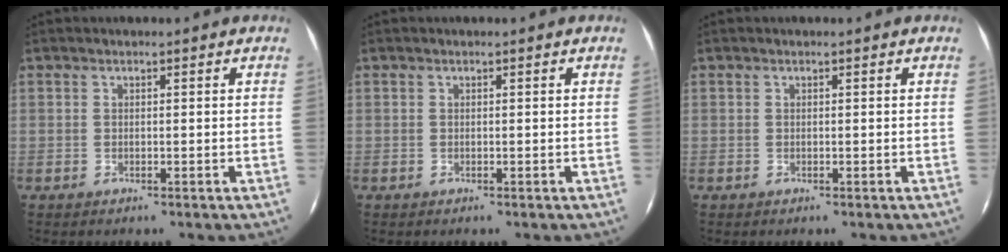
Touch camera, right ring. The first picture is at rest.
{"total": 0.0}
{"total": 0.0}